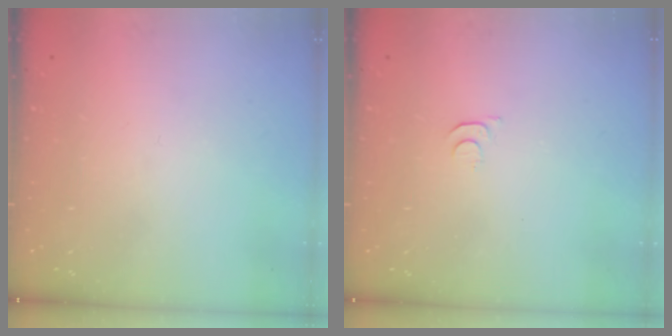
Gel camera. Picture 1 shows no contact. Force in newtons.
{"total": 3.3, "press": 3.2, "slide": 0.4}